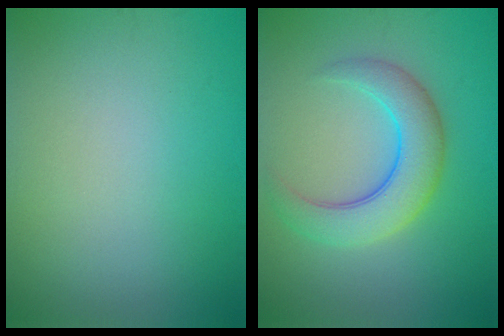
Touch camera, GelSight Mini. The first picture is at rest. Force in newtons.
{"total": 5.3, "press": 5.3, "slide": 0.2}